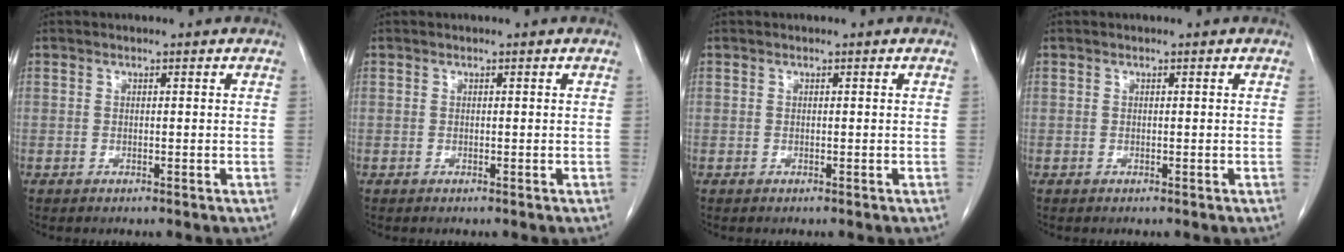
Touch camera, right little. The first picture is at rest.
{"total": 0.0}
{"total": 0.0}
{"total": 0.0}